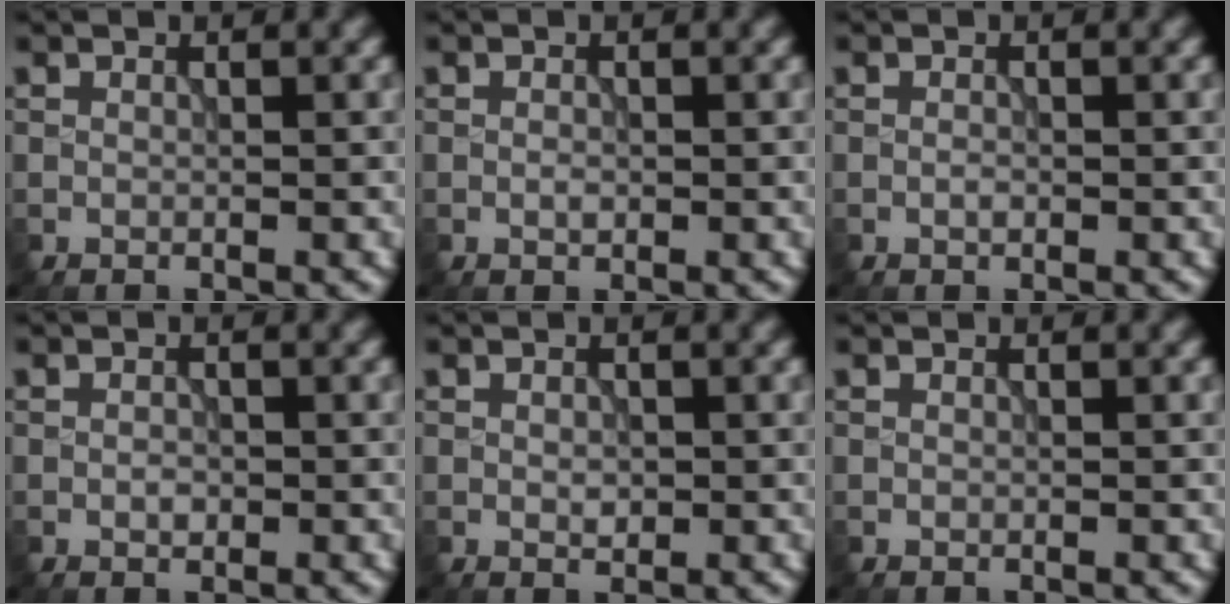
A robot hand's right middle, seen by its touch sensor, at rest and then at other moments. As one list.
[{"total": 0.7, "force": [-0.2, 0.4, 0.6], "torque": [-0.011, 0.000, -0.003]}, {"total": 0.6, "force": [-0.2, 0.3, 0.5], "torque": [-0.011, 0.000, -0.004]}, {"total": 0.9, "force": [-0.2, 0.6, 0.6], "torque": [-0.011, -0.001, -0.006]}, {"total": 1.0, "force": [-0.1, 0.7, 0.7], "torque": [-0.012, -0.003, -0.001]}, {"total": 0.0}]